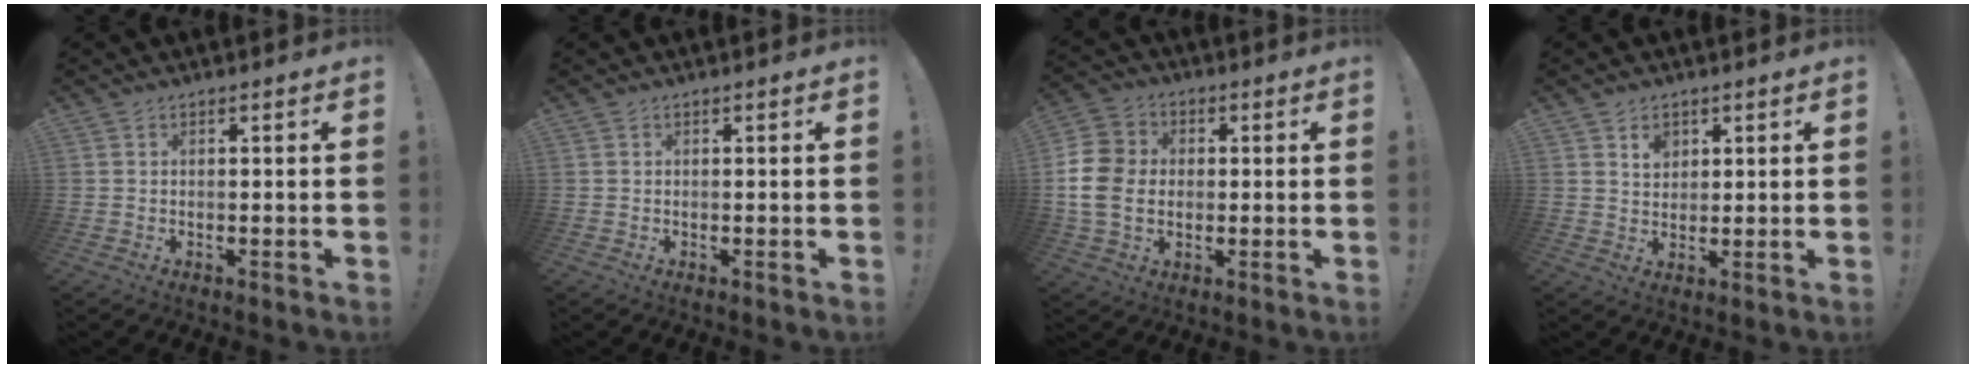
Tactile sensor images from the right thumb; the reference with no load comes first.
{"total": 0.0}
{"total": 13.2, "force": [-0.6, 10.6, 7.8], "torque": [-0.152, 0.015, -0.009]}
{"total": 4.1, "force": [2.3, 3.1, 1.5], "torque": [-0.011, -0.010, 0.038]}